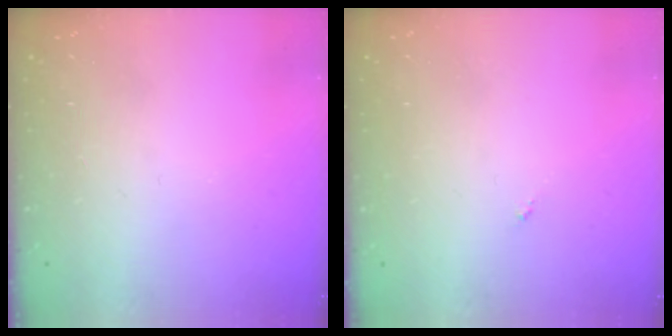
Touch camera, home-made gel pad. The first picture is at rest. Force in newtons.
{"total": 0.0}